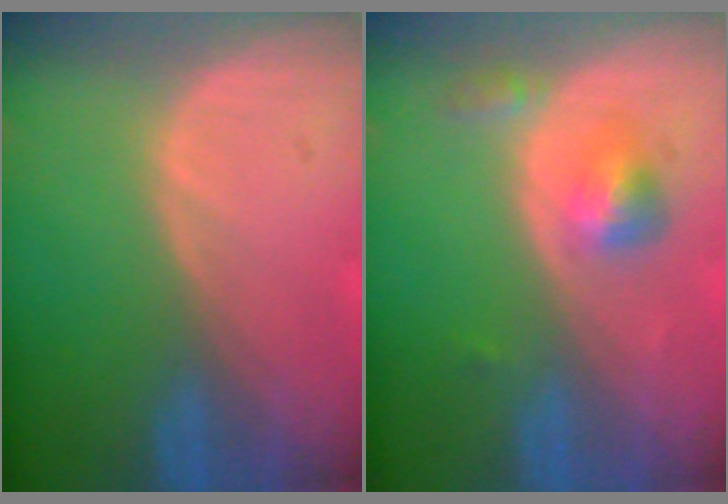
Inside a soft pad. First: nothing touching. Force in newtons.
{"total": 3.7, "press": 3.7, "slide": 0.2}